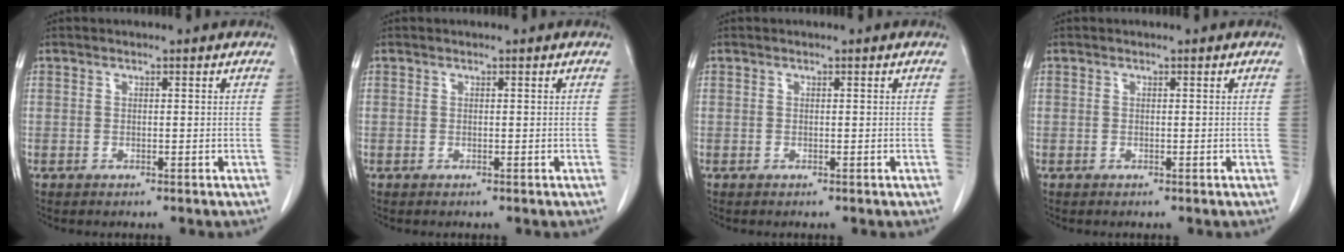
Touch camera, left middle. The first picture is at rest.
{"total": 0.0}
{"total": 0.0}
{"total": 0.0}